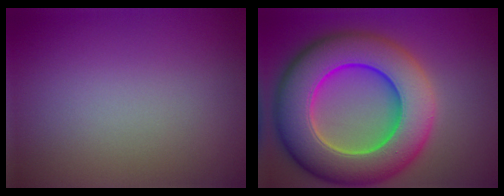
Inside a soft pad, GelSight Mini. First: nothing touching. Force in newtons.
{"total": 13.3, "press": 13.1, "slide": 2.1}